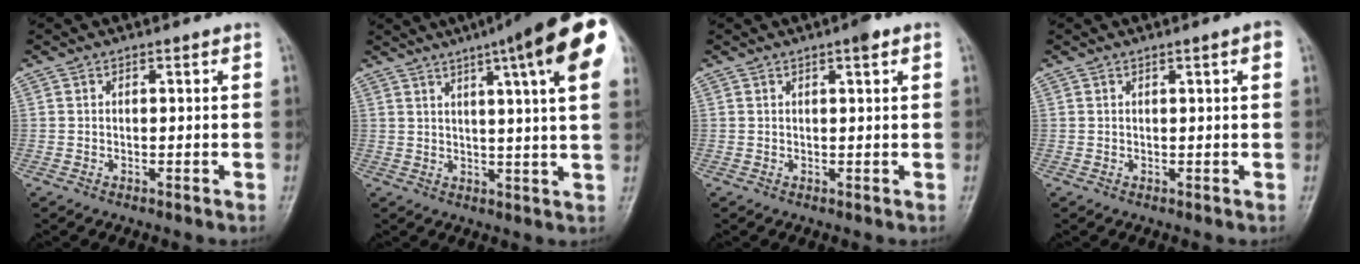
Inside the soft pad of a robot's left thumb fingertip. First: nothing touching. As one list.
[{"total": 19.5, "force": [9.4, 2.5, 16.9], "torque": [-0.230, -0.006, 0.110]}, {"total": 2.2, "force": [1.2, 0.4, 1.8], "torque": [-0.025, 0.000, 0.013]}, {"total": 2.0, "force": [0.8, 0.2, 1.8], "torque": [-0.026, 0.002, 0.010]}]